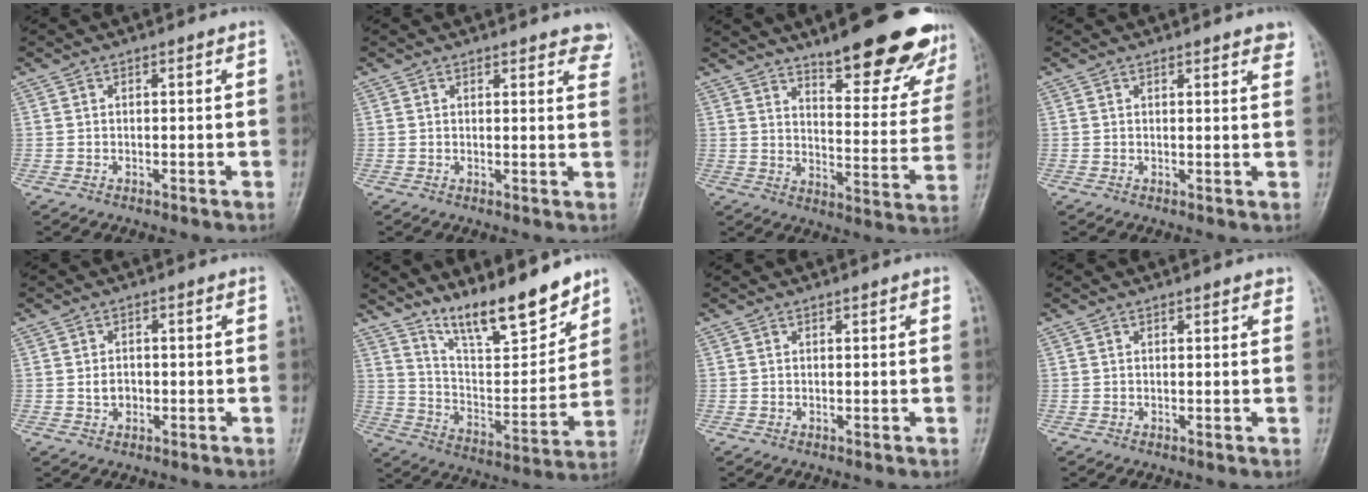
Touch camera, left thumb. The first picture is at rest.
{"total": 5.8, "force": [5.2, 1.7, 2.1], "torque": [0.005, -0.022, 0.043]}
{"total": 22.2, "force": [16.3, 6.2, 13.8], "torque": [-0.136, -0.094, 0.217]}
{"total": 3.9, "force": [3.2, 1.0, 2.1], "torque": [-0.011, -0.010, 0.032]}
{"total": 2.3, "force": [-0.2, 1.8, 1.3], "torque": [-0.016, 0.002, -0.002]}
{"total": 16.8, "force": [13.3, 4.1, 9.5], "torque": [-0.115, -0.086, 0.233]}
{"total": 0.7, "force": [0.5, 0.2, 0.4], "torque": [-0.006, -0.002, 0.005]}
{"total": 1.7, "force": [1.3, 0.7, 0.9], "torque": [-0.002, -0.001, 0.012]}